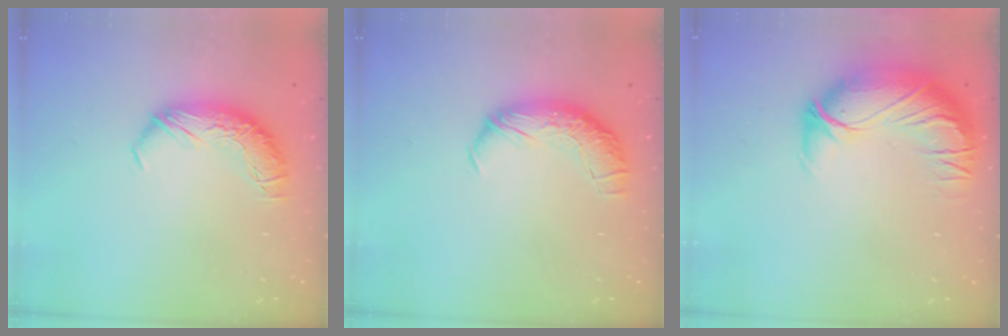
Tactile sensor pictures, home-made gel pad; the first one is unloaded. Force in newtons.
{"total": 2.4, "press": 1.2, "slide": 2.1}
{"total": 3.7, "press": 2.1, "slide": 3.0}